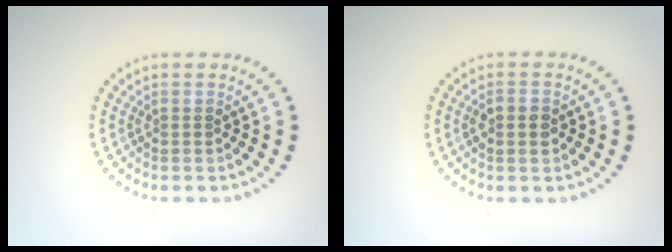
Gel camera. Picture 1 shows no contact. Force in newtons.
{"total": 1.4, "press": 1.4, "slide": 0.0}